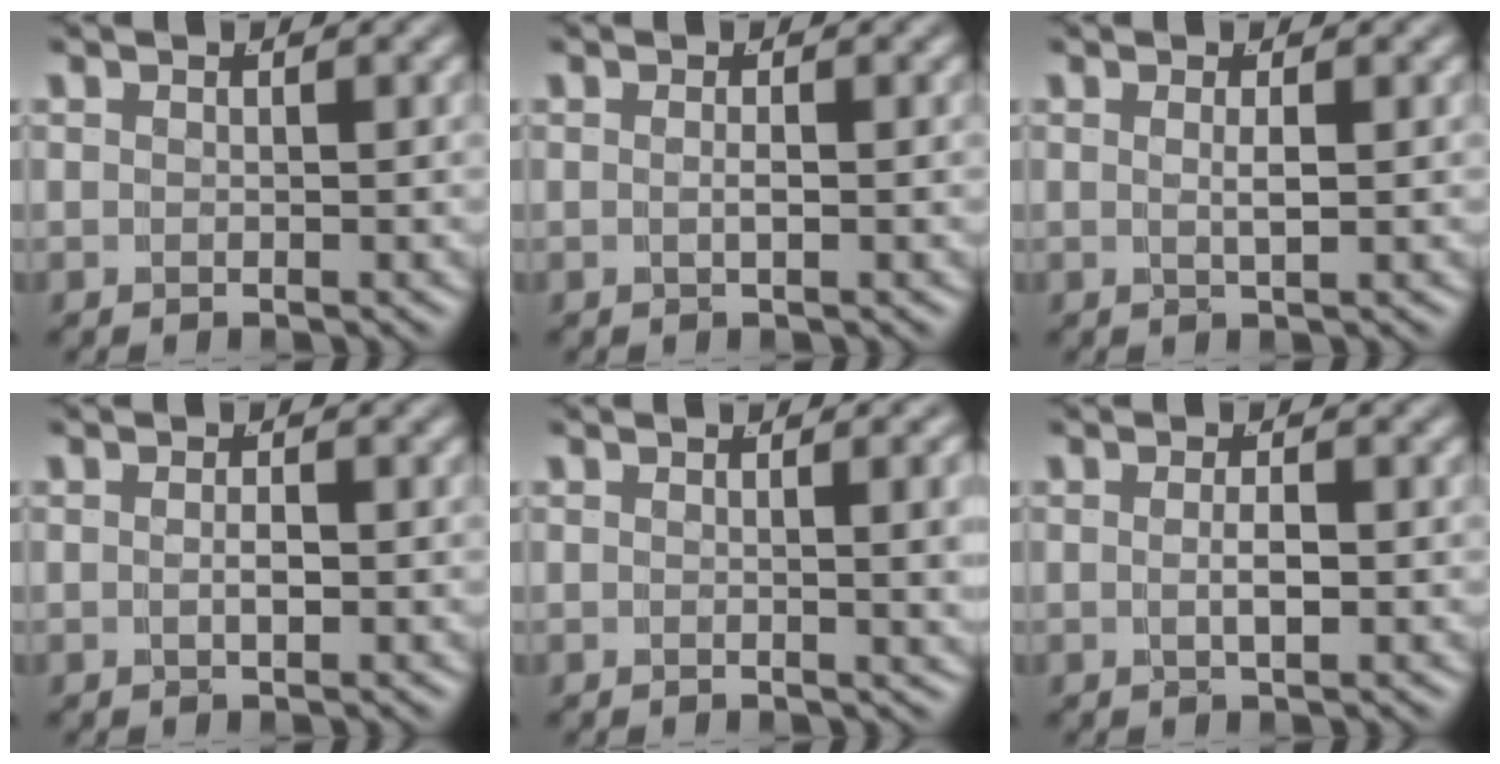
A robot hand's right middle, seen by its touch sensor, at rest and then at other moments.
{"total": 0.8, "force": [-0.2, -0.4, 0.6], "torque": [-0.014, -0.006, -0.001]}
{"total": 1.3, "force": [0.1, -0.5, 1.1], "torque": [-0.022, -0.009, 0.008]}
{"total": 1.0, "force": [-0.3, 0.1, 0.9], "torque": [-0.017, -0.007, -0.002]}
{"total": 2.6, "force": [0.7, 0.2, 2.5], "torque": [-0.016, 0.008, 0.005]}
{"total": 1.5, "force": [-0.3, 0.0, 1.4], "torque": [-0.025, -0.007, -0.002]}